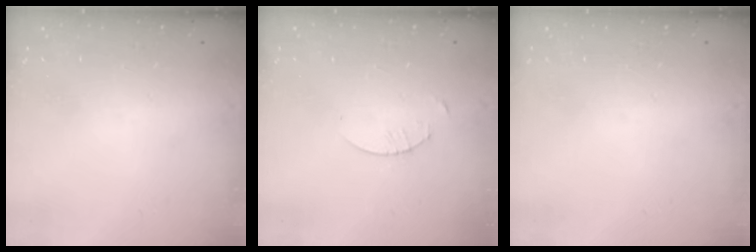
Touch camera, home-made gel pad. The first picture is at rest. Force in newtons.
{"total": 1.7, "press": 1.6, "slide": 0.2}
{"total": 0.0}